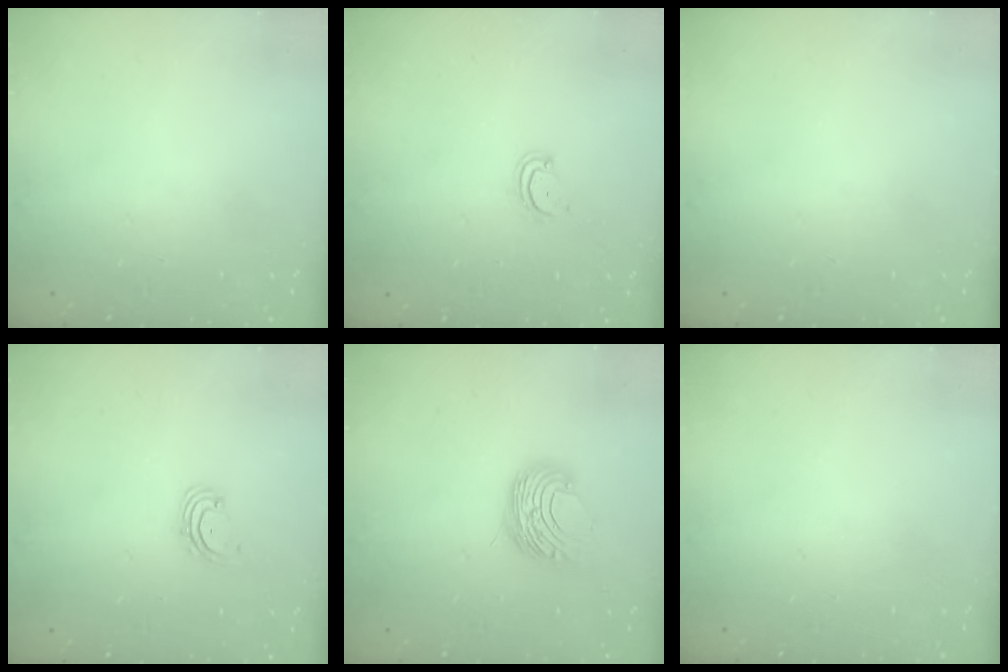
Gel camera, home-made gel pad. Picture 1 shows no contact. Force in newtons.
{"total": 3.3, "press": 3.3, "slide": 0.2}
{"total": 0.0}
{"total": 2.0, "press": 2.0, "slide": 0.4}
{"total": 9.7, "press": 9.7, "slide": 1.0}
{"total": 0.0}